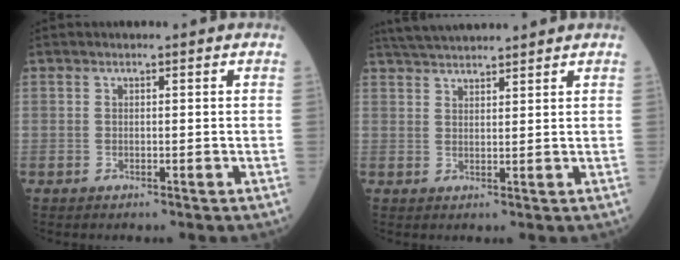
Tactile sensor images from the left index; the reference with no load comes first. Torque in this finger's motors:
{"motor_torque": [0.02, -0.47, 0.23, 0.08]}